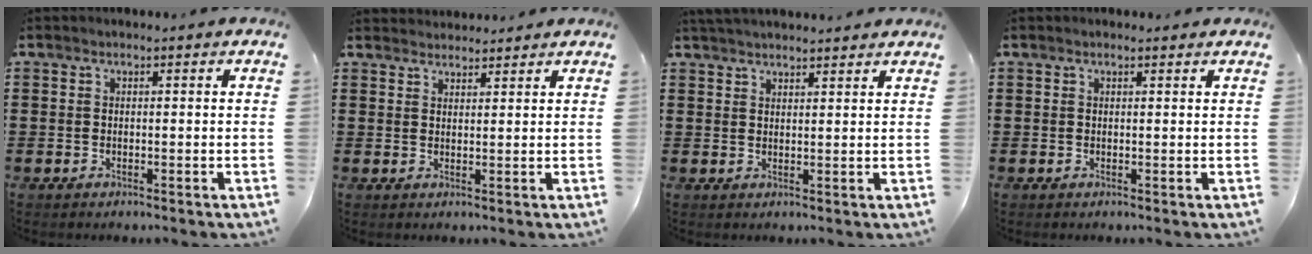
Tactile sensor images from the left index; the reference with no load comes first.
{"total": 2.0, "force": [2.0, 0.2, -0.2], "torque": [-0.001, -0.002, 0.039]}
{"total": 2.6, "force": [2.5, 0.0, 0.4], "torque": [-0.014, -0.001, 0.049]}
{"total": 0.6, "force": [0.4, 0.2, 0.4], "torque": [-0.009, 0.002, 0.008]}